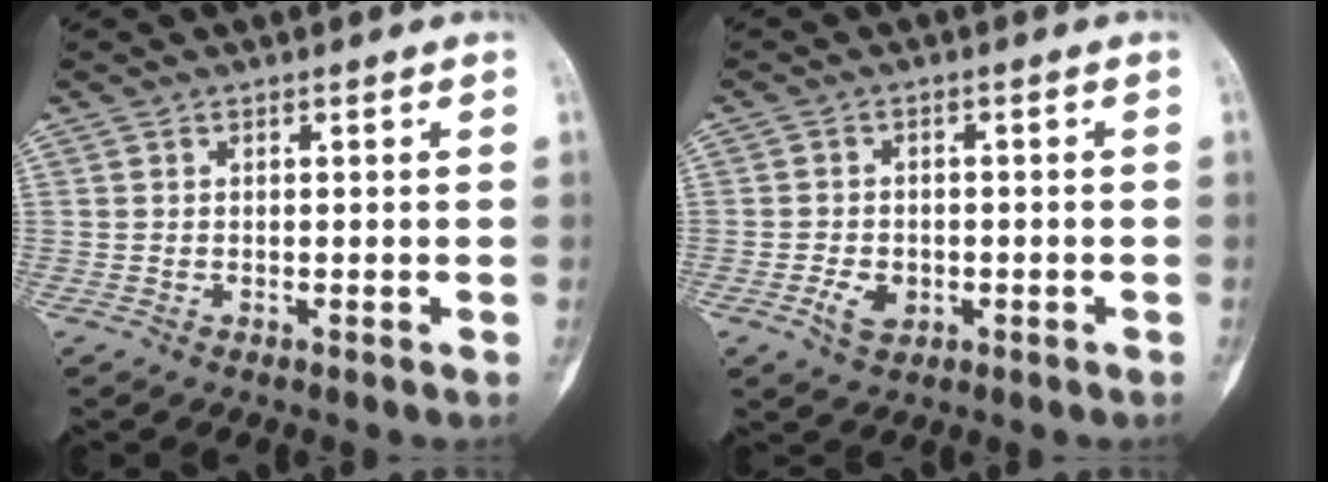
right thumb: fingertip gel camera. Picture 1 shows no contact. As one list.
[{"total": 4.0, "force": [-1.3, 2.8, 2.5], "torque": [-0.035, 0.003, -0.021]}]